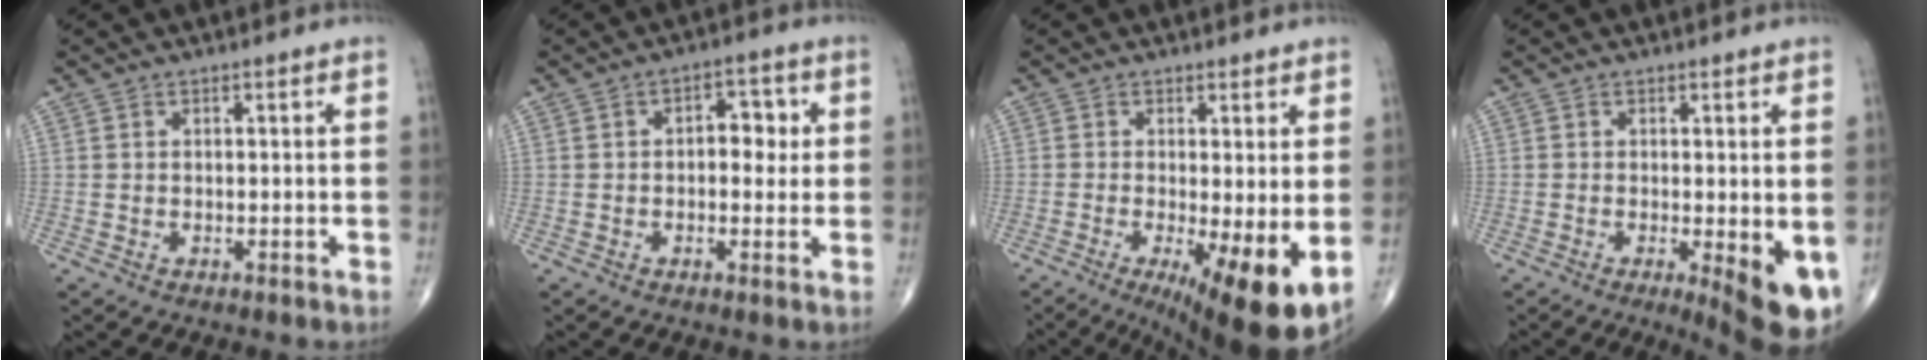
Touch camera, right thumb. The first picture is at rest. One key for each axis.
{"total": 5.7, "fx": 0.6, "fy": 3.5, "fz": 4.5, "tx": -0.032, "ty": 0.008, "tz": 0.002}
{"total": 11.4, "fx": -2.6, "fy": 2.7, "fz": 10.8, "tx": -0.165, "ty": -0.022, "tz": -0.033}
{"total": 8.4, "fx": -2.0, "fy": 2.2, "fz": 7.9, "tx": -0.104, "ty": -0.020, "tz": -0.025}